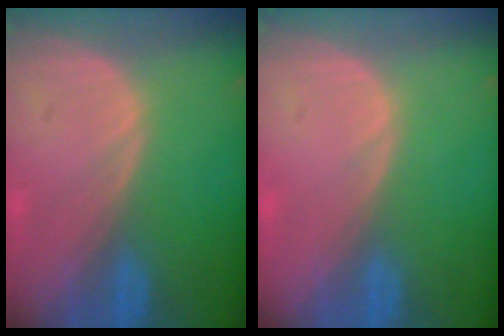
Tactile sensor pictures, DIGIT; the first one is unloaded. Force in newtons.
{"total": 0.0}